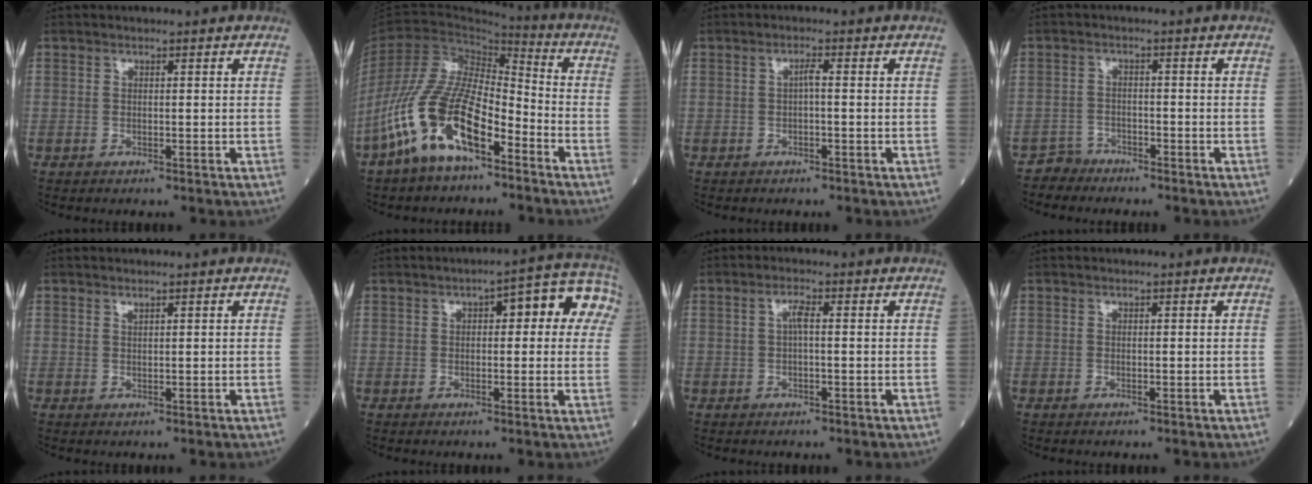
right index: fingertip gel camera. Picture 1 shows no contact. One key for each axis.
{"total": 15.2, "fx": -8.5, "fy": 5.5, "fz": 11.3, "tx": -0.242, "ty": 0.003, "tz": -0.162}
{"total": 1.3, "fx": -0.1, "fy": 0.1, "fz": 1.3, "tx": -0.022, "ty": 0.003, "tz": -0.002}
{"total": 2.5, "fx": -2.2, "fy": 0.7, "fz": -1.1, "tx": 0.027, "ty": -0.001, "tz": -0.043}
{"total": 0.6, "fx": 0.5, "fy": 0.0, "fz": 0.3, "tx": -0.008, "ty": -0.004, "tz": 0.010}
{"total": 9.6, "fx": 2.8, "fy": 3.1, "fz": 8.7, "tx": -0.097, "ty": 0.044, "tz": 0.024}
{"total": 1.9, "fx": 0.2, "fy": 0.3, "fz": 1.8, "tx": -0.036, "ty": 0.003, "tz": 0.003}
{"total": 0.0}